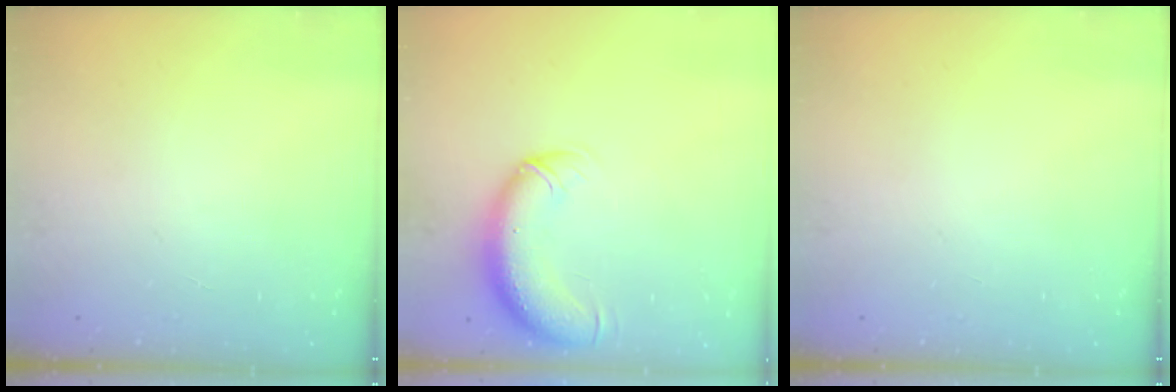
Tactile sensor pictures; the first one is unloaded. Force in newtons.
{"total": 11.2, "press": 10.8, "slide": 2.9}
{"total": 0.0}